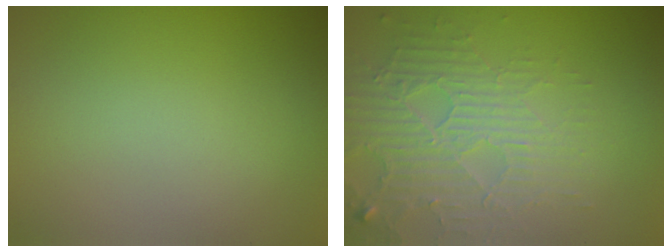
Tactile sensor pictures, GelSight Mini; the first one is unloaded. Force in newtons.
{"total": 3.8, "press": 3.6, "slide": 1.2}